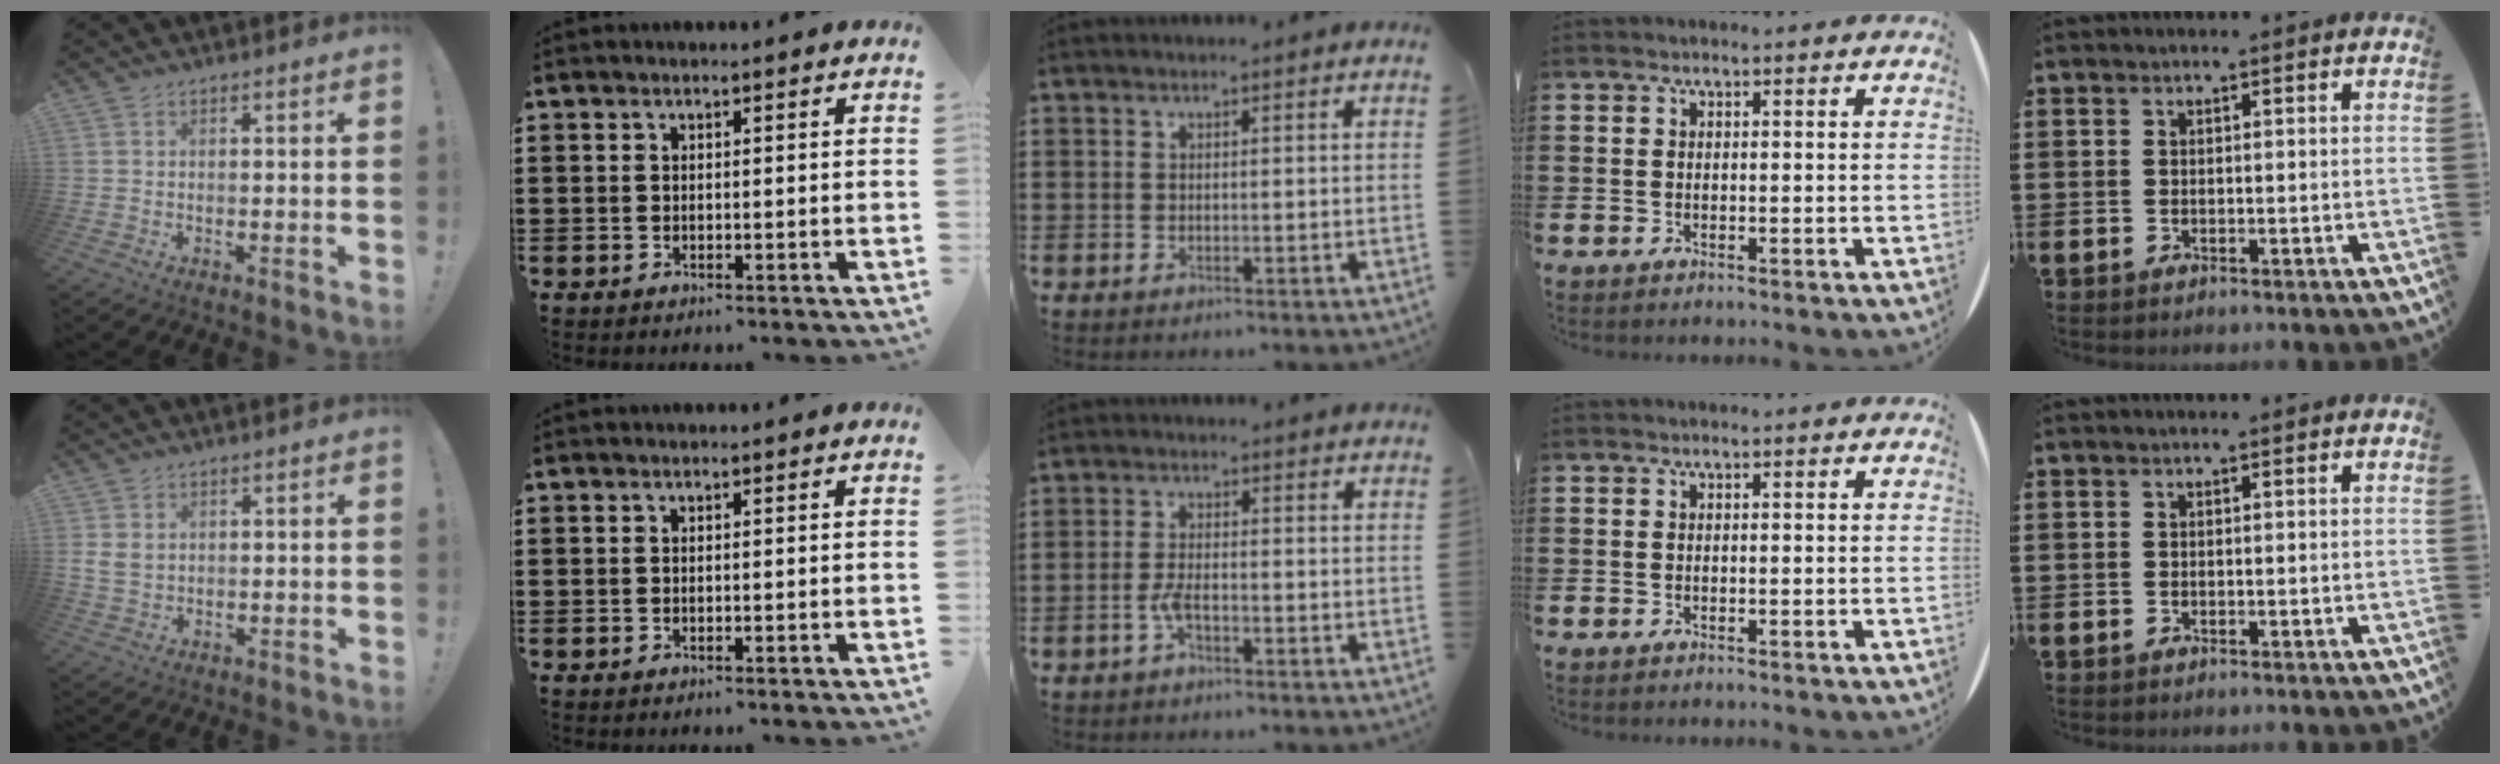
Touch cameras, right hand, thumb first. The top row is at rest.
{"thumb": {"total": 3.7, "force": [1.6, 2.7, 2.0], "torque": [-0.046, 0.000, 0.031]}, "middle": {"total": 3.1, "force": [-1.5, 0.9, 2.6], "torque": [-0.062, -0.003, -0.030]}}